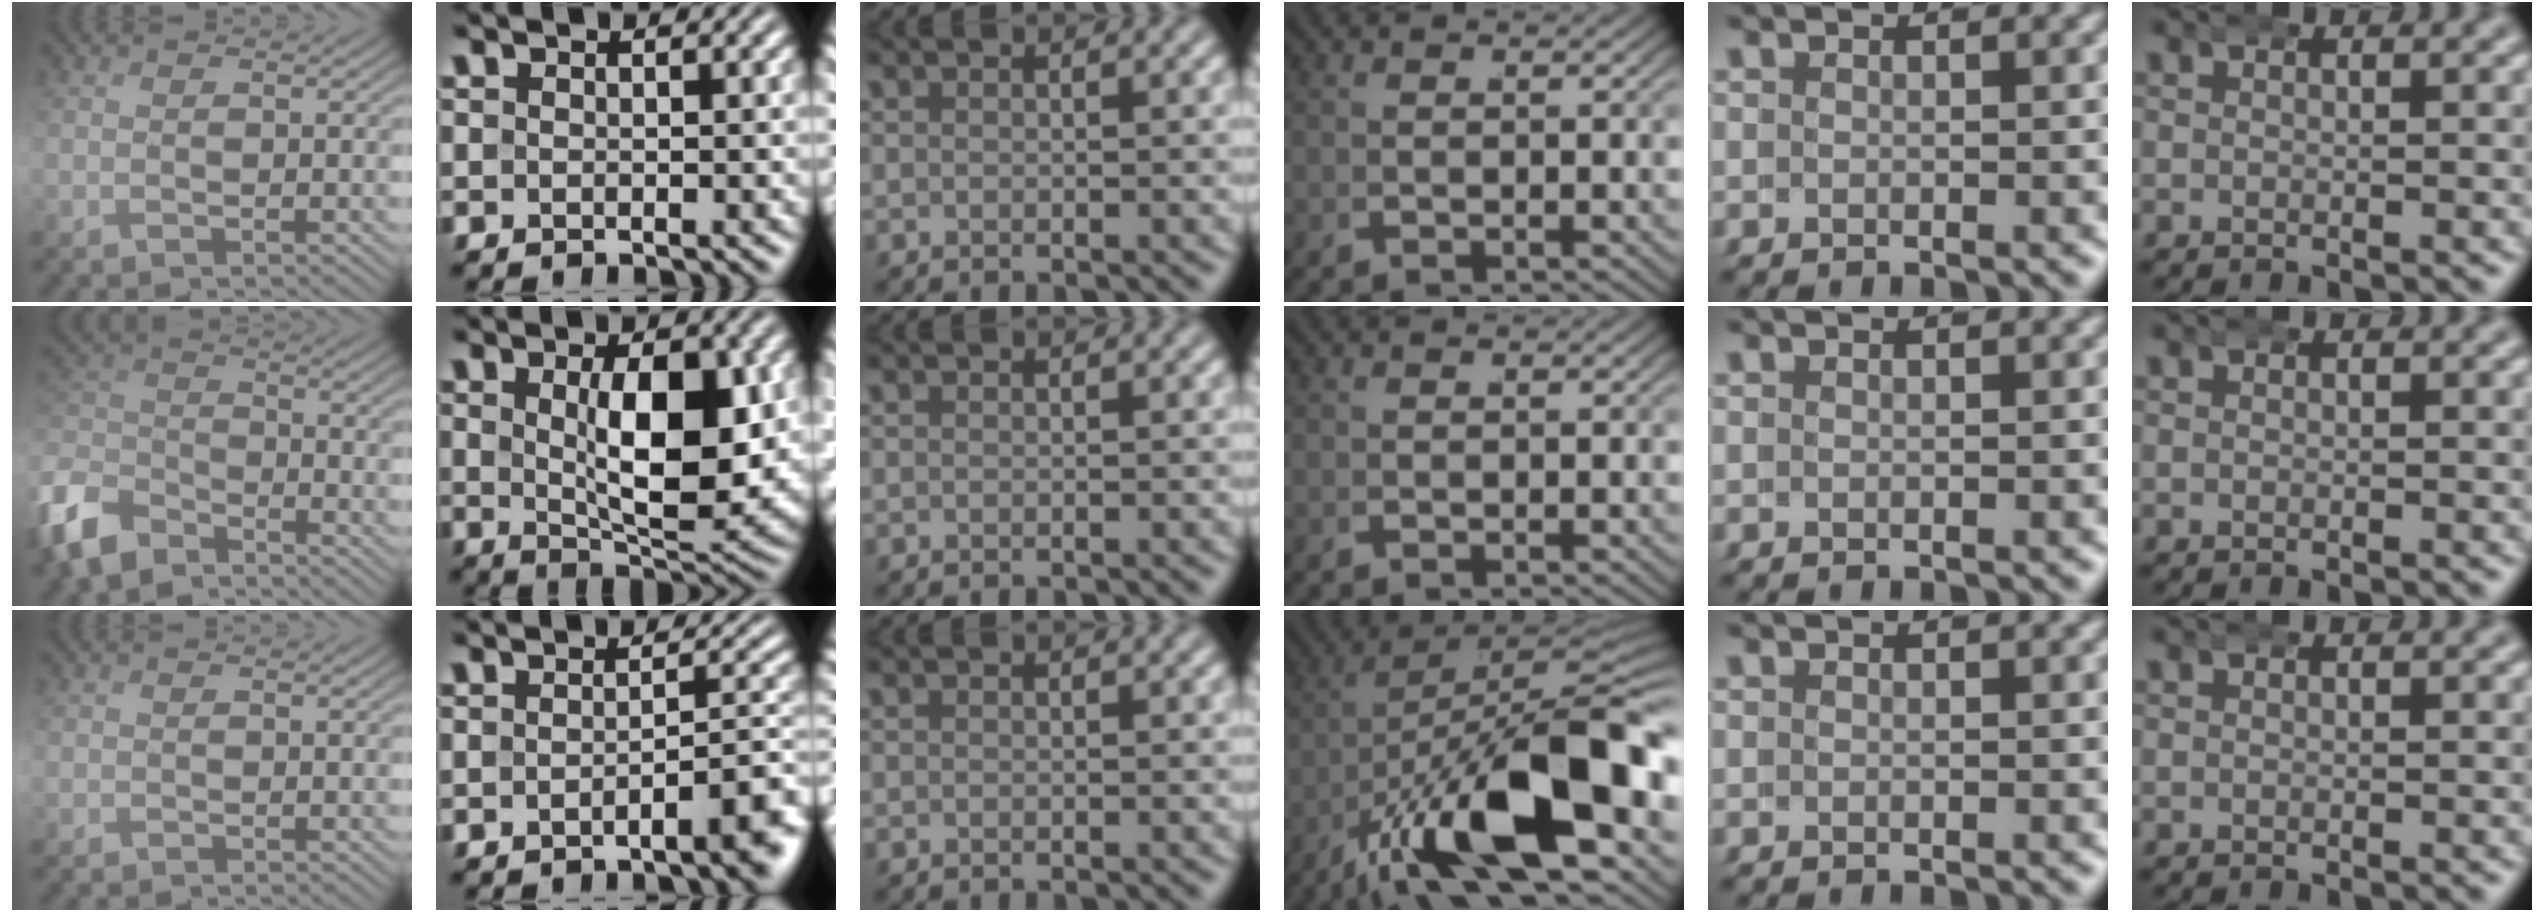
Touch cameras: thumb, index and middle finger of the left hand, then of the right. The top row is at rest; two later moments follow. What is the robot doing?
{"motion": "wrap", "object": "bandana"}